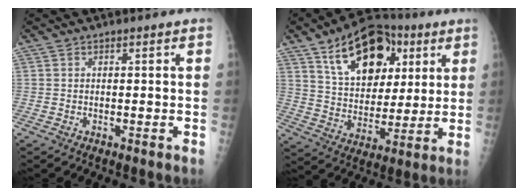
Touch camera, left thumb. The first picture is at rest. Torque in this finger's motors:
{"motor_torque": [1.28, 1.27, 0.62, -0.01, 0.14]}